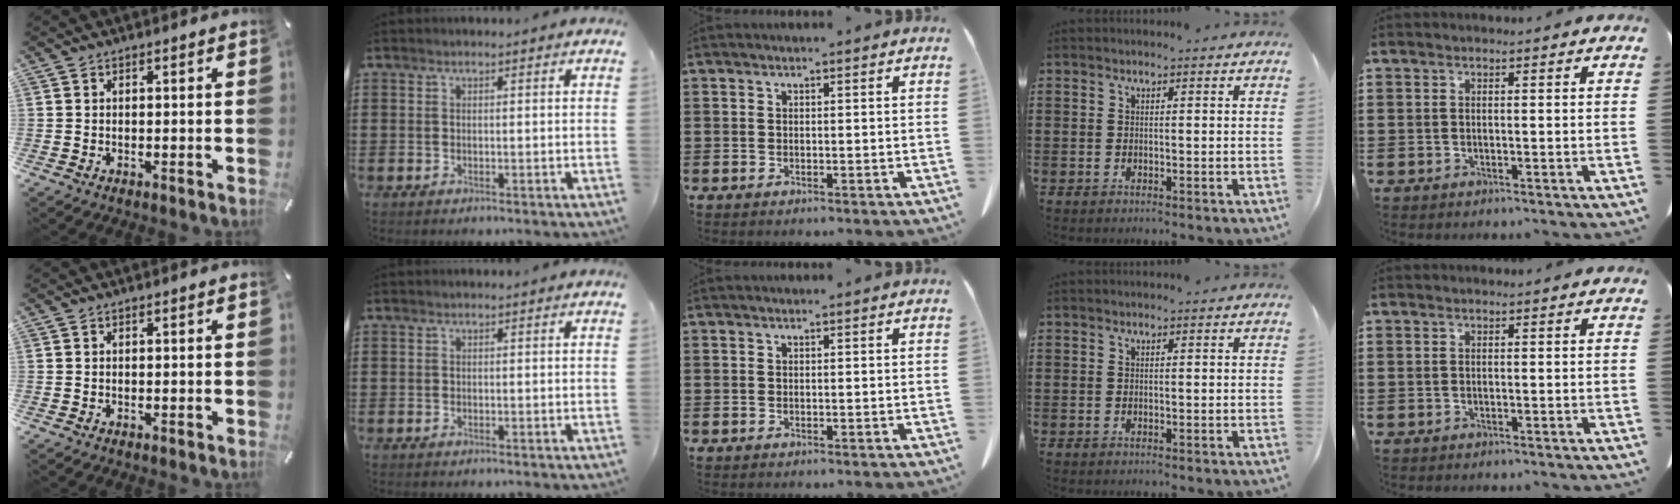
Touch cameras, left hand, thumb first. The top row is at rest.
{}